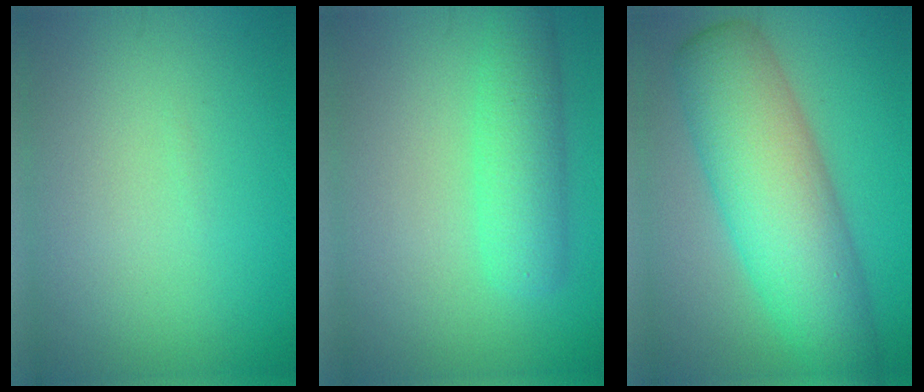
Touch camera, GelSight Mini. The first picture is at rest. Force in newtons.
{"total": 4.2, "press": 4.2, "slide": 0.2}
{"total": 9.8, "press": 9.8, "slide": 0.3}